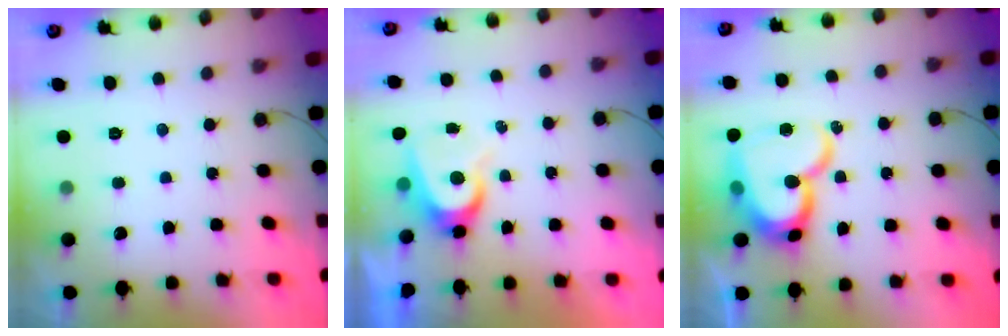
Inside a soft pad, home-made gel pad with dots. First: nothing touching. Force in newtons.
{"total": 6.7, "press": 6.7, "slide": 0.7}
{"total": 17.9, "press": 17.8, "slide": 1.3}